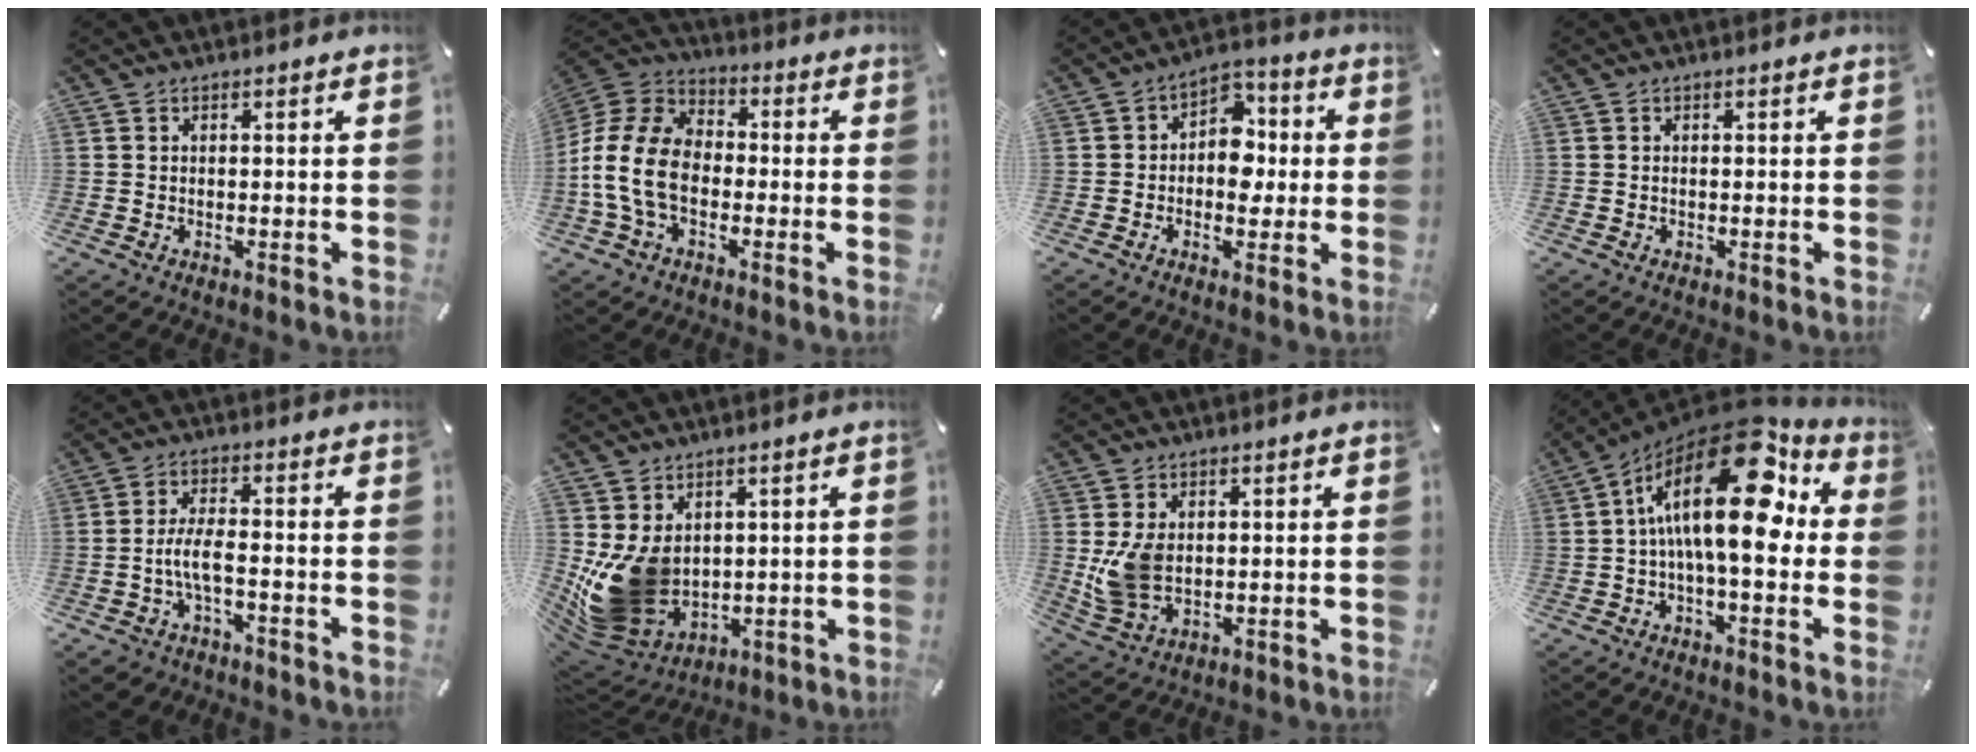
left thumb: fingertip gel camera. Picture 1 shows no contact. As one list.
[{"total": 14.2, "force": [-3.6, 10.1, 9.3], "torque": [-0.212, 0.025, -0.068]}, {"total": 8.9, "force": [-1.4, 6.8, 5.6], "torque": [-0.065, 0.012, -0.029]}, {"total": 0.0}, {"total": 6.2, "force": [-2.1, 2.7, 5.1], "torque": [-0.107, 0.007, -0.040]}, {"total": 14.3, "force": [1.4, 11.9, 7.7], "torque": [-0.167, -0.026, 0.035]}, {"total": 8.4, "force": [1.3, 6.1, 5.6], "torque": [-0.122, -0.005, 0.023]}, {"total": 22.5, "force": [4.9, 9.5, 19.8], "torque": [-0.350, -0.043, 0.076]}]